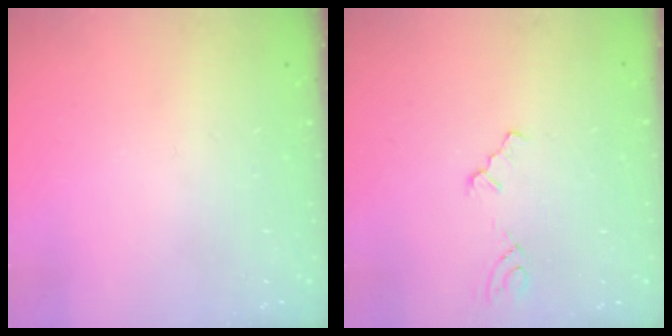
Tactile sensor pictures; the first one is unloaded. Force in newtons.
{"total": 1.5, "press": 1.4, "slide": 0.2}